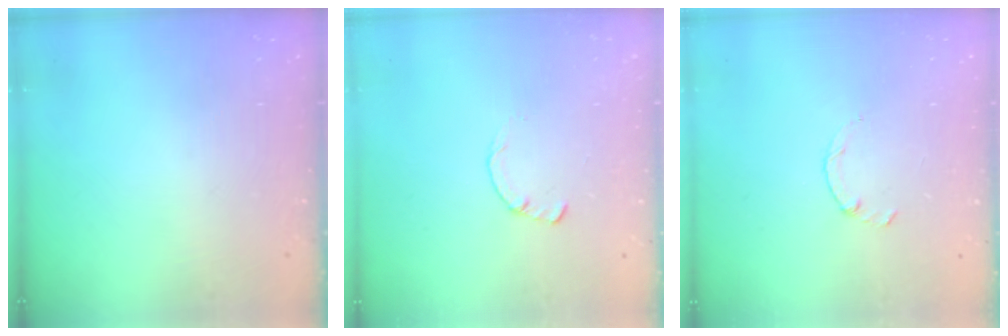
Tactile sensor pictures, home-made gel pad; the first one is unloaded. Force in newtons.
{"total": 1.7, "press": 1.7, "slide": 0.2}
{"total": 1.5, "press": 1.4, "slide": 0.3}